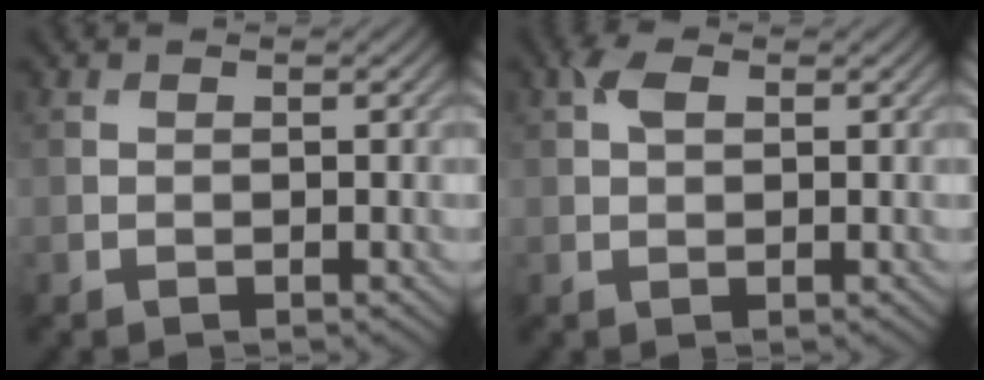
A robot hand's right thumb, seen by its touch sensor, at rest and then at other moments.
{"total": 2.2, "force": [0.8, 1.2, 1.6], "torque": [-0.036, 0.006, 0.011]}